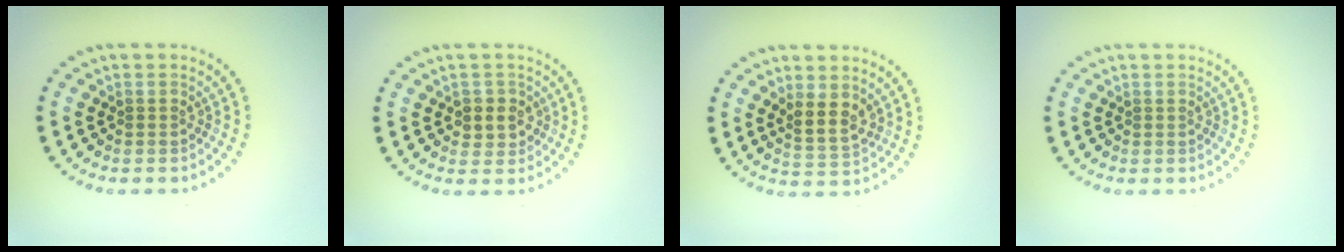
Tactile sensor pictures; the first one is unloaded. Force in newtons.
{"total": 2.3, "press": 2.2, "slide": 0.7}
{"total": 2.5, "press": 2.2, "slide": 1.2}
{"total": 0.0}